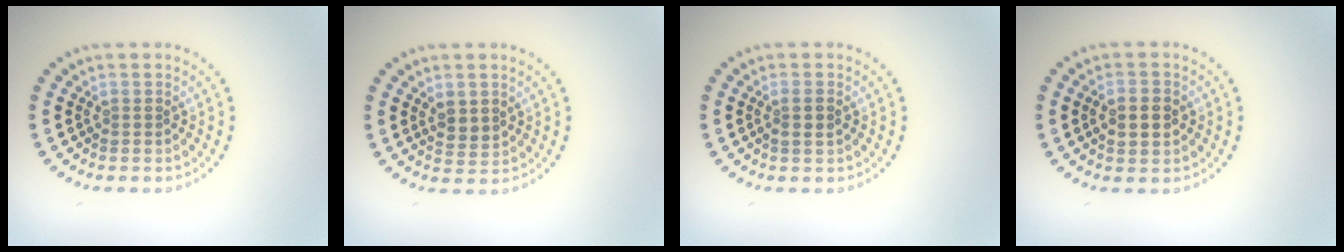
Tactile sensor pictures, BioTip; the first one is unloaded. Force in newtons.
{"total": 1.8, "press": 1.7, "slide": 0.7}
{"total": 1.4, "press": 1.3, "slide": 0.4}
{"total": 3.5, "press": 3.4, "slide": 0.2}